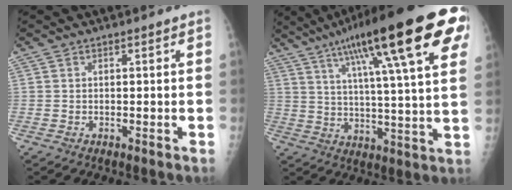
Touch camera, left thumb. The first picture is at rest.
{"total": 27.0, "force": [13.3, 4.9, 23.0], "torque": [-0.343, -0.004, 0.196]}